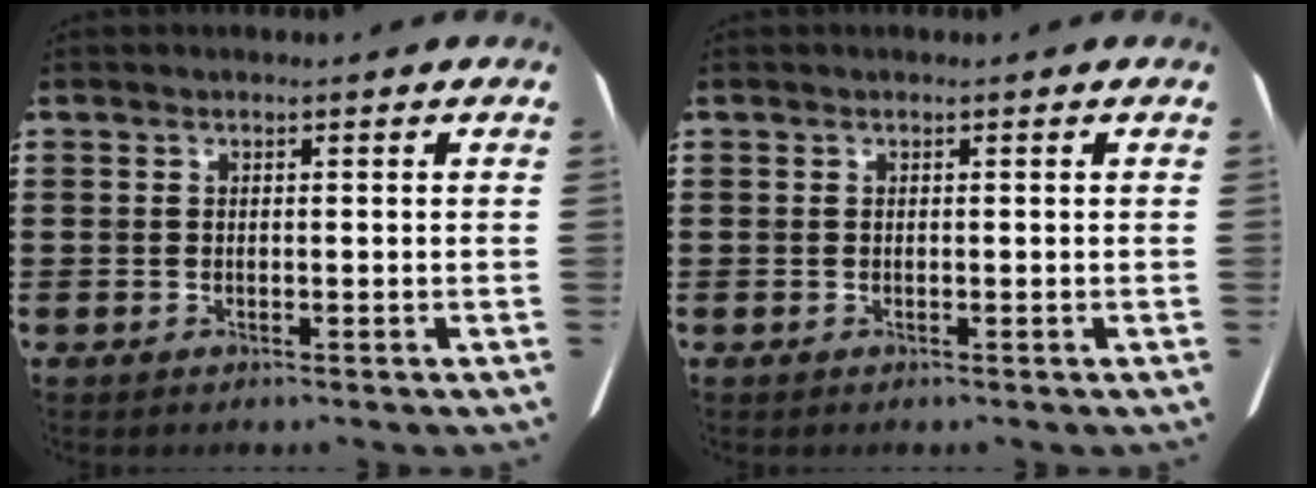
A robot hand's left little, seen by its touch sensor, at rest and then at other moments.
{"total": 0.0}